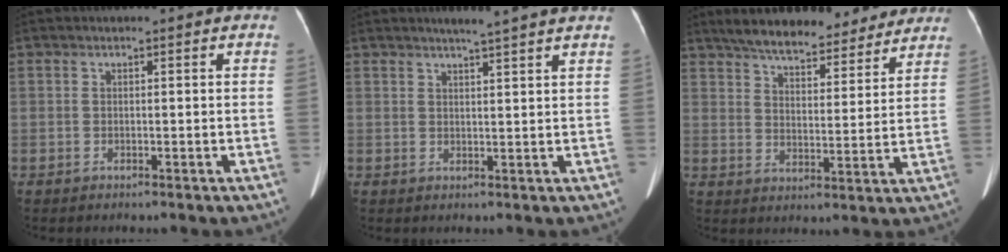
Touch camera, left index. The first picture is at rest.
{"total": 5.4, "force": [4.5, -0.9, 2.8], "torque": [-0.041, 0.007, 0.053]}
{"total": 18.0, "force": [15.5, 4.7, 7.8], "torque": [-0.118, 0.016, 0.217]}